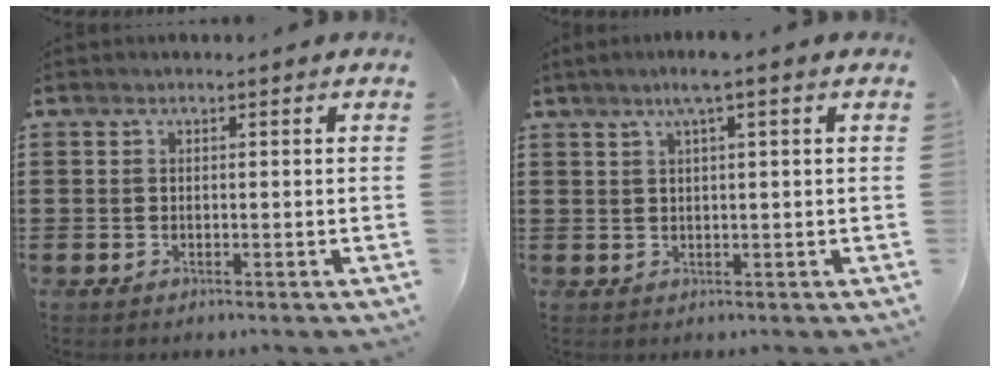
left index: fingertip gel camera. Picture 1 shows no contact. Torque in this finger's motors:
{"motor_torque": [1.69, -0.45, 0.40, 0.13]}